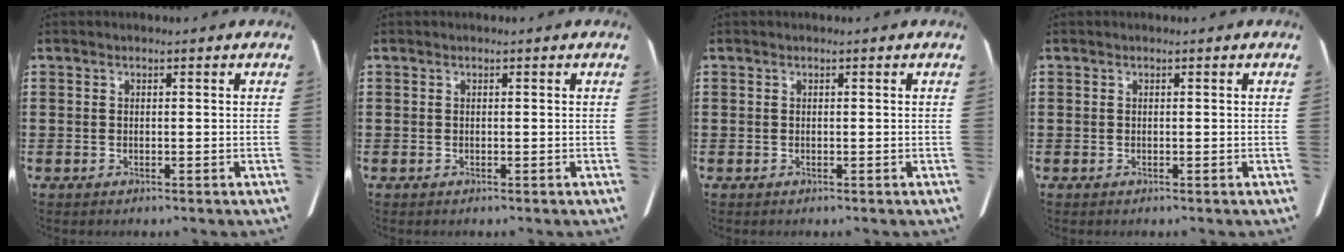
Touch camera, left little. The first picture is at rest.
{"total": 0.0}
{"total": 0.0}
{"total": 0.0}